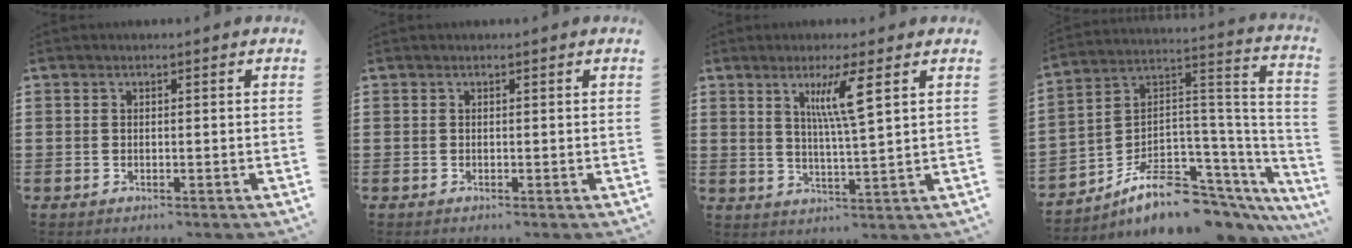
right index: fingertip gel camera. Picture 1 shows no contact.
{"total": 0.0}
{"total": 6.4, "force": [2.9, 0.1, 5.7], "torque": [-0.112, -0.003, 0.042]}
{"total": 10.7, "force": [-6.7, 5.4, 6.3], "torque": [-0.124, 0.005, -0.116]}